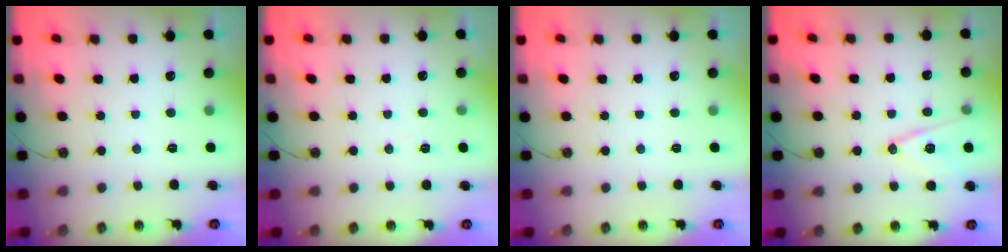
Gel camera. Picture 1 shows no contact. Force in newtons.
{"total": 5.1, "press": 2.6, "slide": 4.4}
{"total": 0.0}
{"total": 12.5, "press": 12.0, "slide": 3.4}